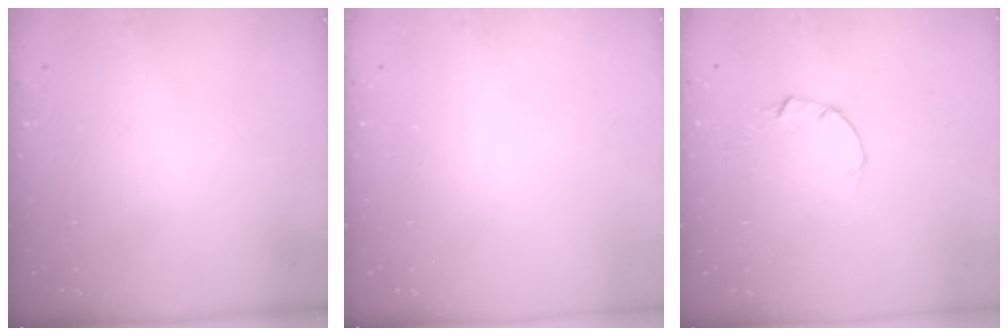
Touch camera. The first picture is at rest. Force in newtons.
{"total": 0.0}
{"total": 2.0, "press": 2.0, "slide": 0.3}